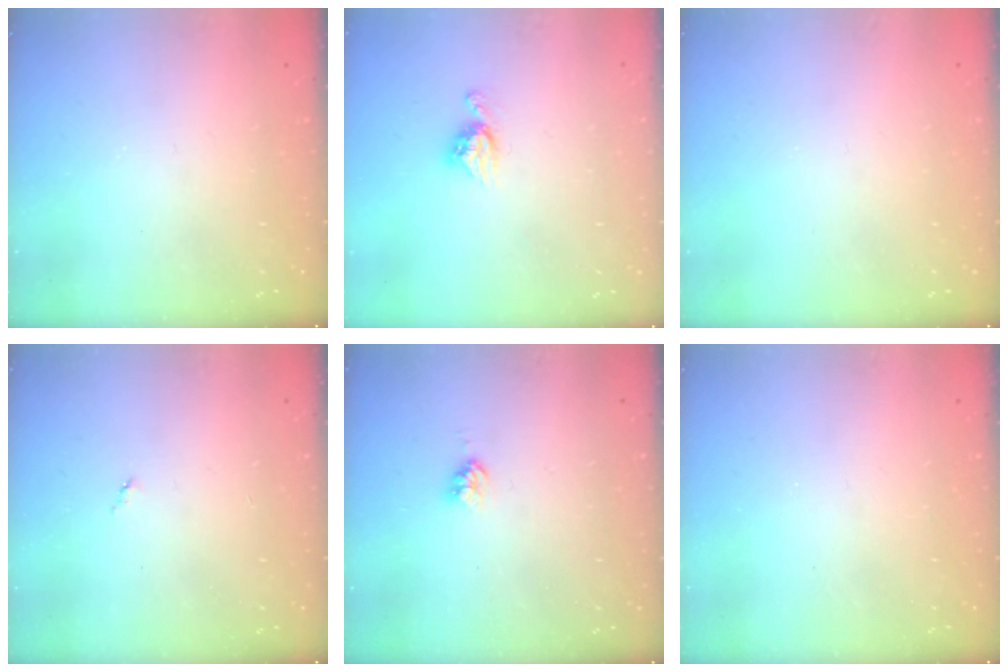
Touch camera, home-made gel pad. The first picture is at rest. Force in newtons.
{"total": 6.8, "press": 6.8, "slide": 0.5}
{"total": 0.0}
{"total": 3.0, "press": 3.0, "slide": 0.2}
{"total": 3.8, "press": 3.8, "slide": 0.3}
{"total": 0.0}